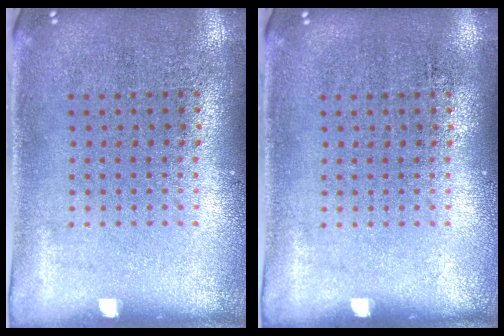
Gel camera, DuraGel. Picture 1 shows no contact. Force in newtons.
{"total": 0.0}